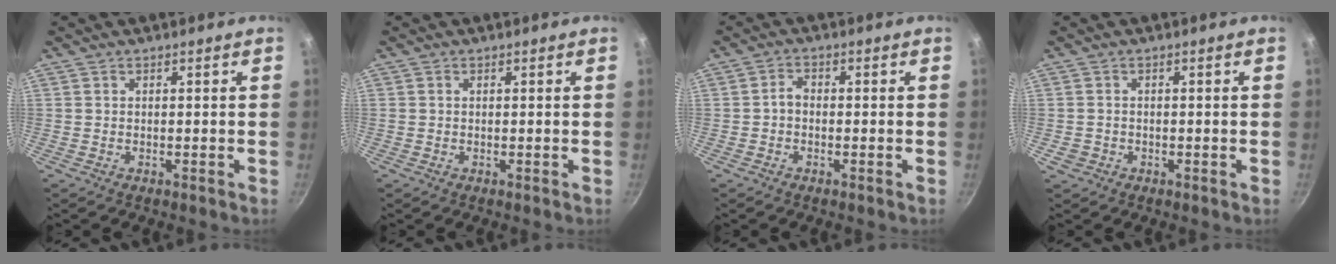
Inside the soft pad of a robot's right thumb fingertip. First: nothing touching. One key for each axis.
{"total": 0.5, "fx": 0.1, "fy": 0.4, "fz": 0.2, "tx": -0.002, "ty": 0.004, "tz": 0.001}
{"total": 2.2, "fx": -0.6, "fy": 1.6, "fz": 1.4, "tx": -0.024, "ty": 0.014, "tz": -0.015}
{"total": 2.0, "fx": -0.7, "fy": 1.7, "fz": 0.7, "tx": -0.012, "ty": 0.004, "tz": -0.007}